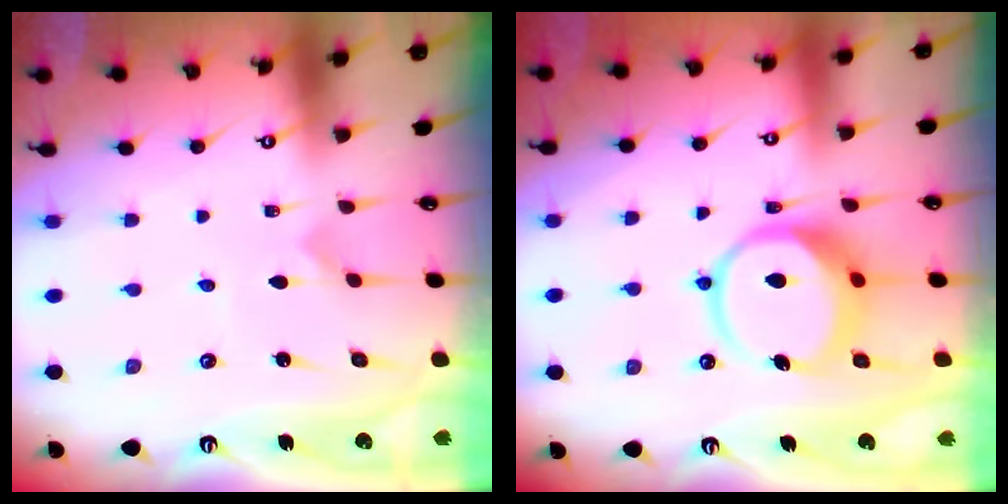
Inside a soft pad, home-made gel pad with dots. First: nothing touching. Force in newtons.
{"total": 11.7, "press": 11.6, "slide": 1.2}